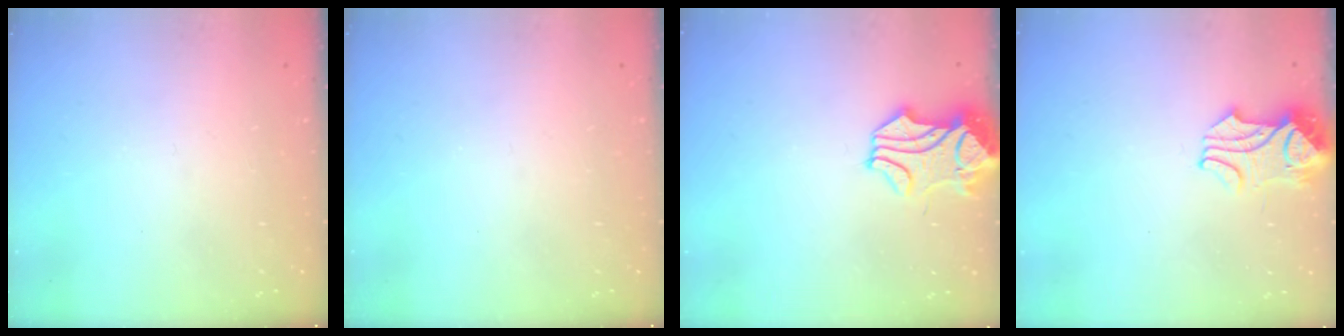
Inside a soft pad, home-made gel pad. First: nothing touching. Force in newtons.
{"total": 0.0}
{"total": 1.8, "press": 1.2, "slide": 1.4}
{"total": 2.2, "press": 2.1, "slide": 0.6}